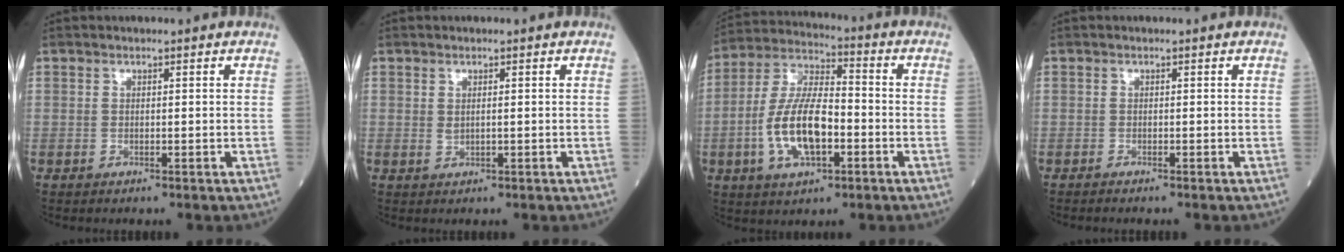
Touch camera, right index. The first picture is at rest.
{"total": 1.2, "force": [0.2, 0.5, 1.1], "torque": [-0.023, -0.003, 0.008]}
{"total": 13.4, "force": [-3.3, 5.2, 11.8], "torque": [-0.244, 0.011, -0.062]}
{"total": 1.0, "force": [-0.9, -0.1, 0.4], "torque": [-0.006, 0.001, -0.015]}